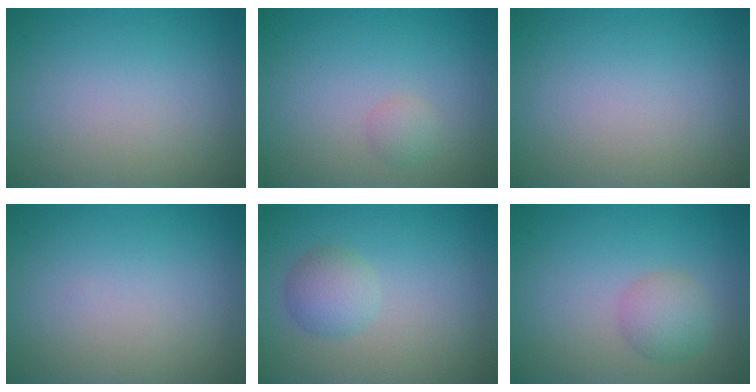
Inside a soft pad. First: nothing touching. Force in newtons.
{"total": 1.1, "press": 1.1, "slide": 0.0}
{"total": 0.0}
{"total": 0.0}
{"total": 2.4, "press": 2.4, "slide": 0.0}
{"total": 2.5, "press": 2.5, "slide": 0.0}